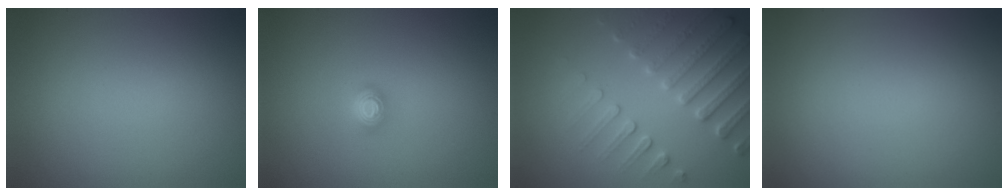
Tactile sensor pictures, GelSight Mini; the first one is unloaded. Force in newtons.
{"total": 1.6, "press": 1.2, "slide": 1.1}
{"total": 4.5, "press": 4.4, "slide": 0.8}
{"total": 0.0}